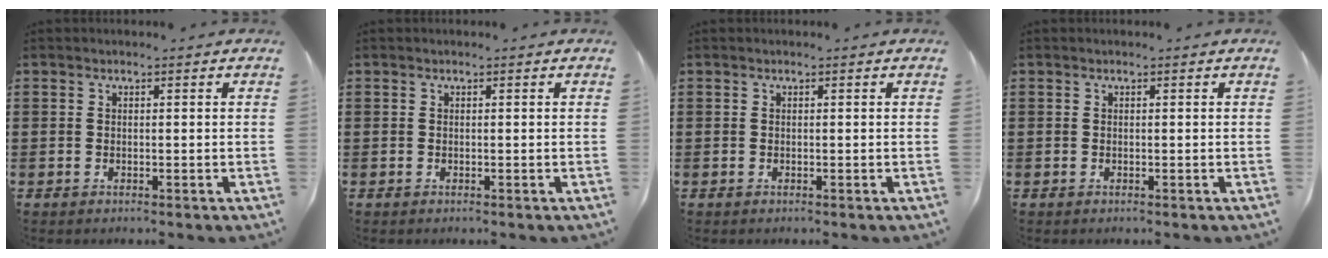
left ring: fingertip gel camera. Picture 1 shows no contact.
{"total": 0.0}
{"total": 0.0}
{"total": 0.0}